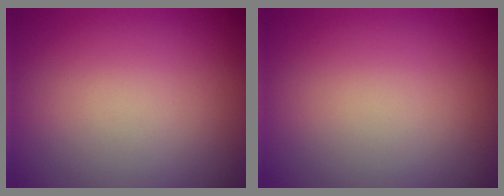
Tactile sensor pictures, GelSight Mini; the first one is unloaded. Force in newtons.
{"total": 0.0}